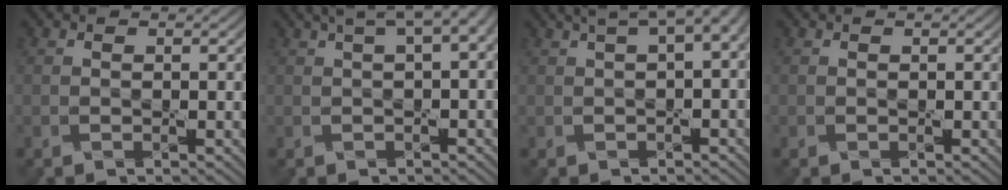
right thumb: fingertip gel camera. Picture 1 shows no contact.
{"total": 6.9, "force": [2.7, 2.2, 6.0], "torque": [-0.078, 0.028, 0.037]}
{"total": 6.8, "force": [2.7, 2.1, 5.8], "torque": [-0.079, 0.024, 0.042]}
{"total": 0.0}